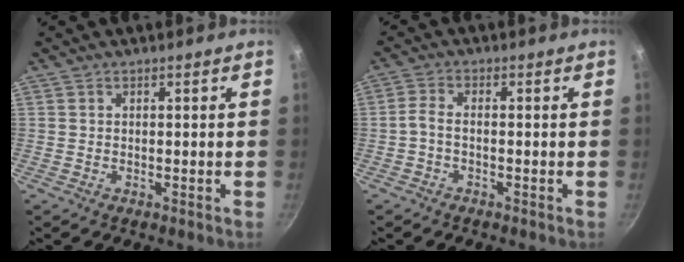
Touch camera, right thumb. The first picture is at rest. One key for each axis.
{"total": 2.6, "fx": -1.0, "fy": 1.1, "fz": 2.2, "tx": -0.058, "ty": 0.013, "tz": -0.029}